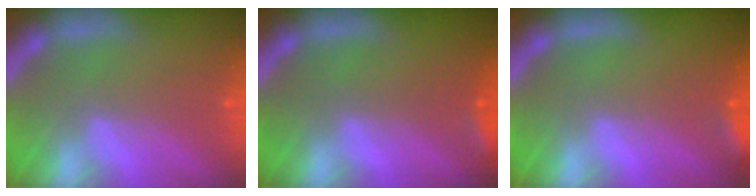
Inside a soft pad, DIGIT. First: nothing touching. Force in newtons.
{"total": 1.9}
{"total": 2.4}